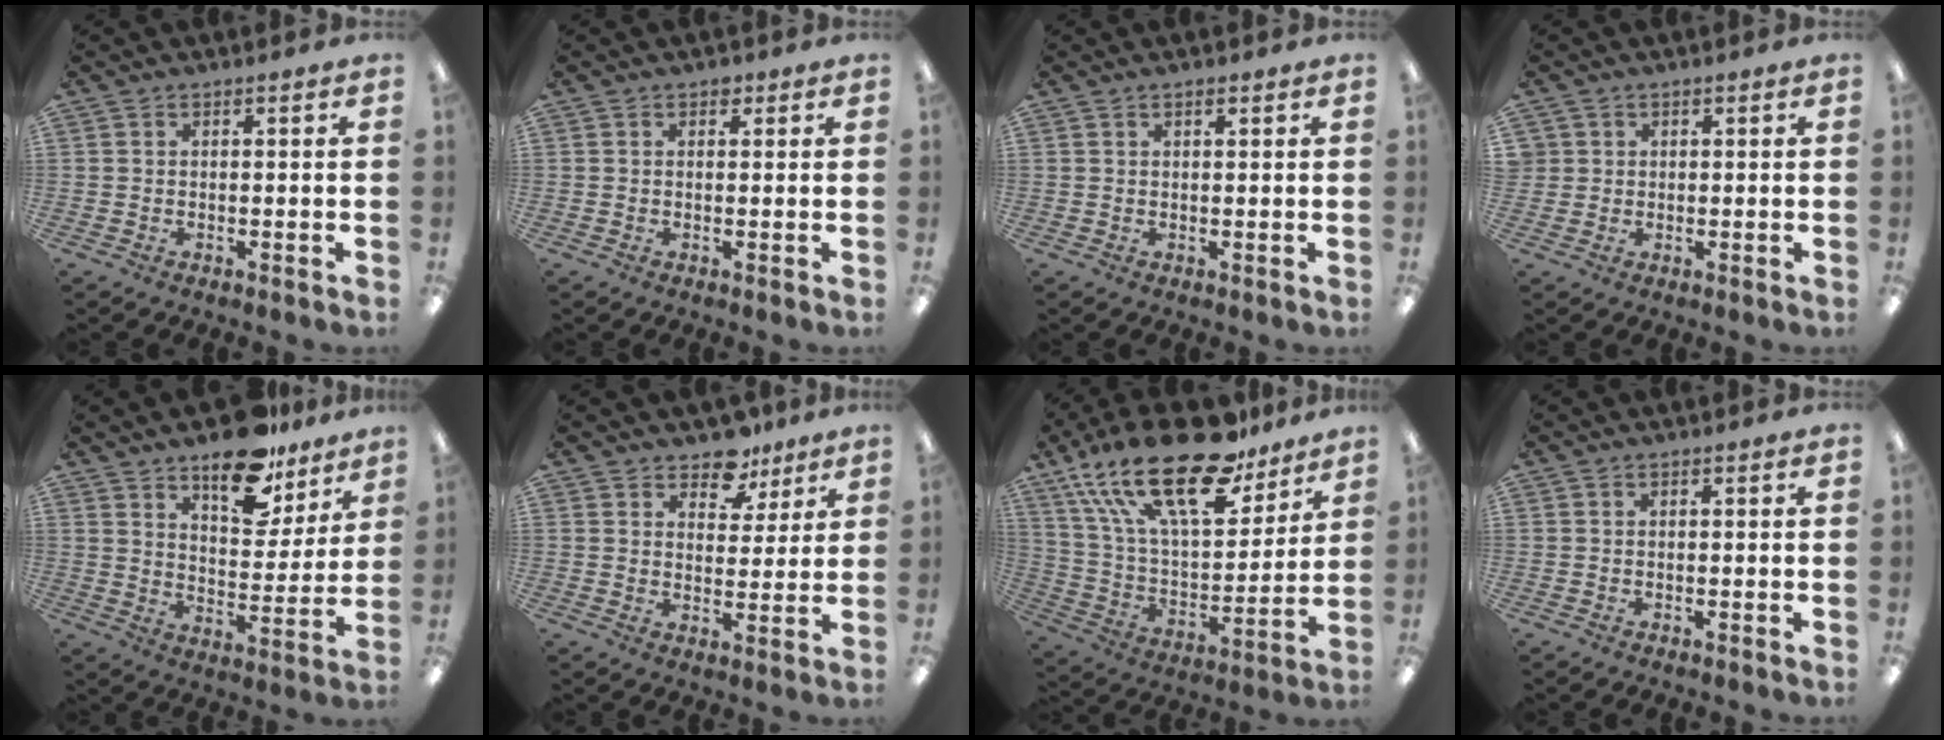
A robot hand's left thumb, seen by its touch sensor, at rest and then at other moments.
{"total": 1.4, "force": [0.7, 1.0, 0.7], "torque": [-0.005, -0.001, 0.011]}
{"total": 1.1, "force": [0.8, 0.3, 0.7], "torque": [-0.014, 0.001, 0.014]}
{"total": 2.0, "force": [0.6, 1.9, -0.2], "torque": [-0.001, 0.005, 0.010]}
{"total": 14.7, "force": [11.1, 6.6, 7.0], "torque": [-0.096, -0.068, 0.195]}
{"total": 8.4, "force": [6.5, 4.6, 2.3], "torque": [-0.024, -0.040, 0.117]}
{"total": 27.1, "force": [18.2, 10.7, 16.9], "torque": [-0.305, -0.112, 0.311]}
{"total": 0.0}